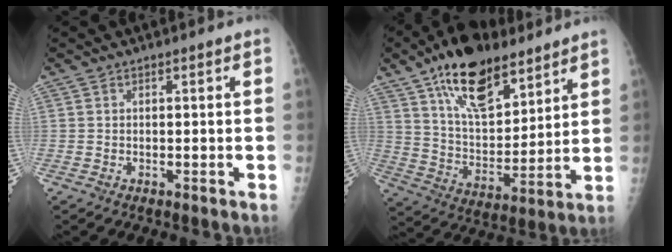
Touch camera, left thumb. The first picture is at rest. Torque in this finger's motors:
{"motor_torque": [0.97, 0.94, 1.47, -1.29, 0.18]}